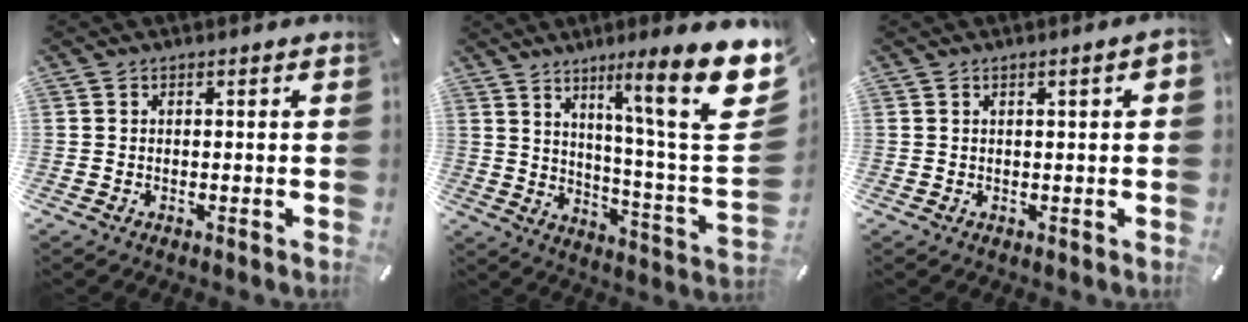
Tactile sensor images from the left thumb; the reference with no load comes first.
{"total": 18.6, "force": [9.9, 1.9, 15.7], "torque": [-0.236, -0.082, 0.137]}
{"total": 2.2, "force": [0.4, 0.4, 2.2], "torque": [-0.038, 0.001, 0.007]}